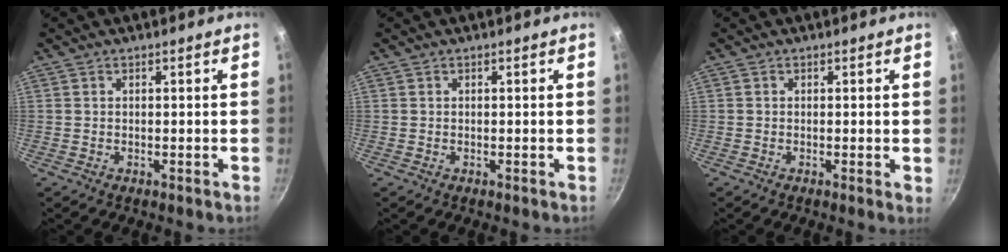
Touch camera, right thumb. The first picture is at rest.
{"total": 0.0}
{"total": 0.9, "force": [0.0, 0.2, 0.9], "torque": [-0.012, -0.003, -0.004]}